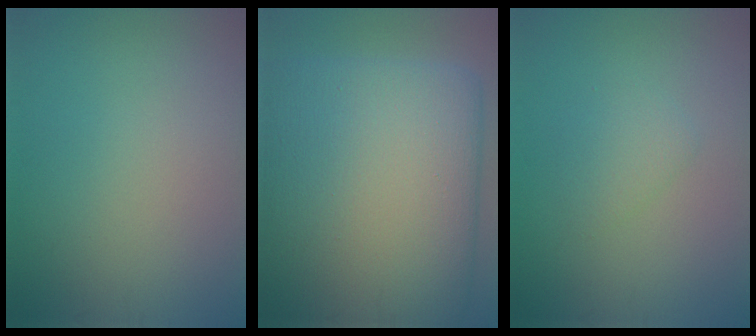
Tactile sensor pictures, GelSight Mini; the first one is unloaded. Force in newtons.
{"total": 22.1, "press": 22.1, "slide": 0.7}
{"total": 1.5, "press": 1.5, "slide": 0.1}